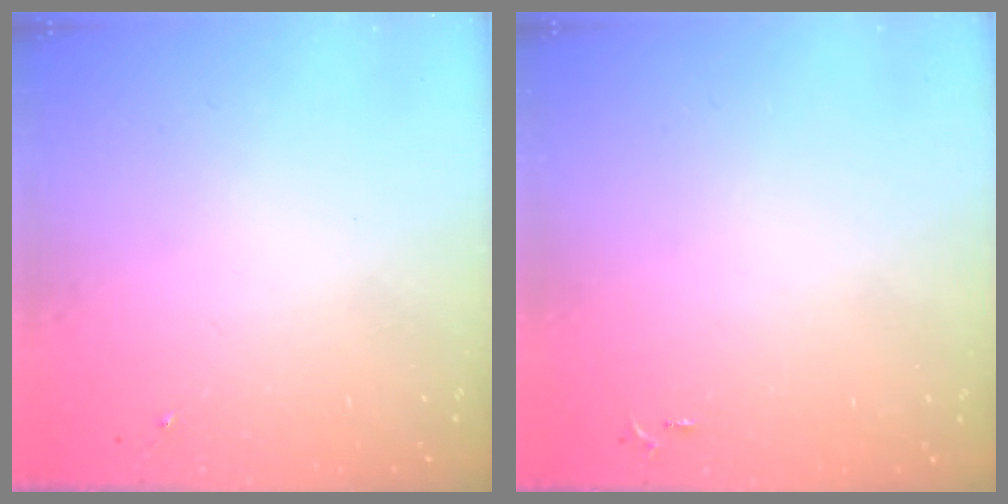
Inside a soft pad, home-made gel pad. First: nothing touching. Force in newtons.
{"total": 2.5, "press": 2.5, "slide": 0.3}